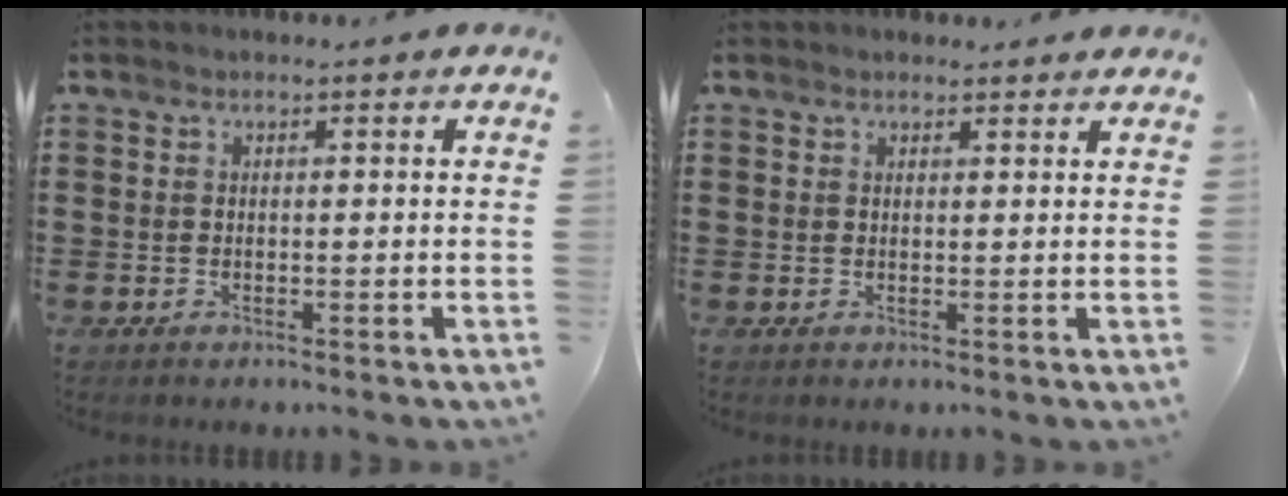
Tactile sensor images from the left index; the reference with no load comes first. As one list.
[{"total": 1.4, "force": [1.3, 0.6, 0.0], "torque": [-0.004, 0.003, 0.026]}]